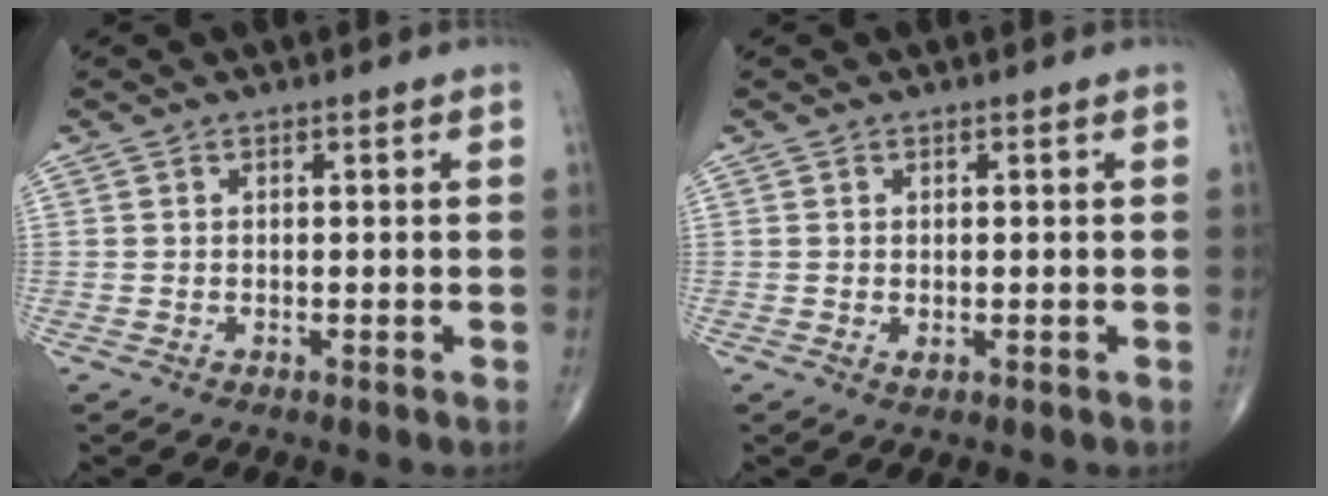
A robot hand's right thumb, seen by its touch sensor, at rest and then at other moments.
{"total": 0.8, "force": [-0.1, 0.4, 0.7], "torque": [-0.010, -0.002, -0.001]}